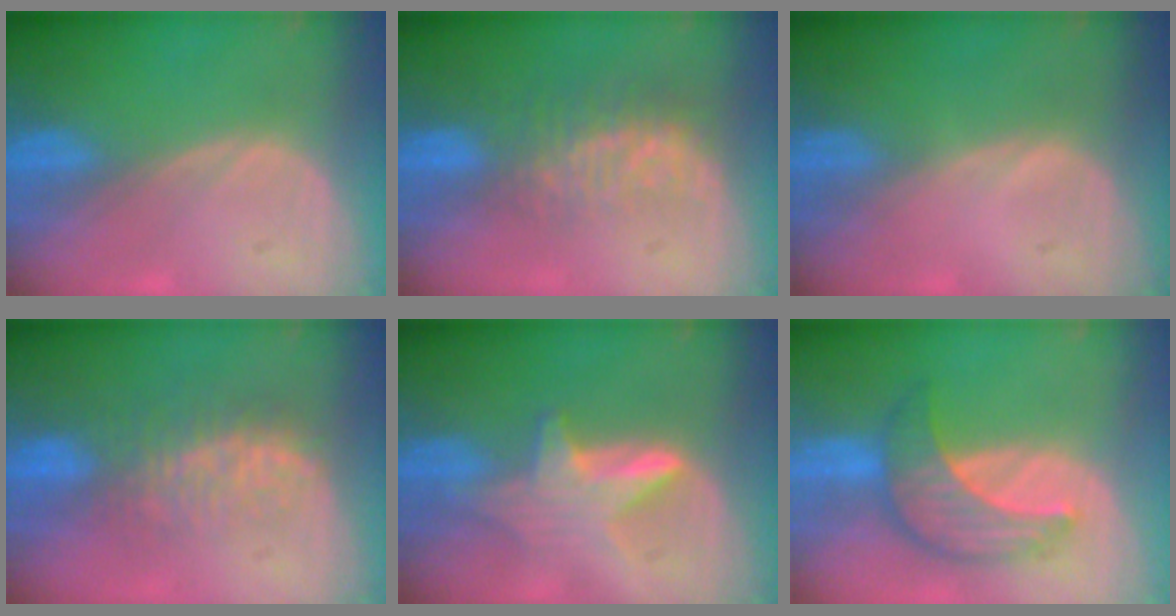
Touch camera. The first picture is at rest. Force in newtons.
{"total": 7.9, "press": 6.9, "slide": 4.0}
{"total": 0.0}
{"total": 7.9, "press": 7.4, "slide": 2.8}
{"total": 6.1, "press": 6.0, "slide": 0.5}
{"total": 7.8, "press": 7.5, "slide": 2.3}